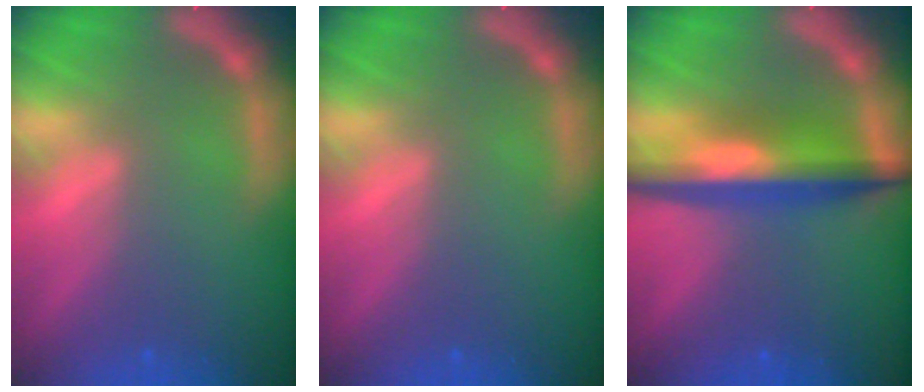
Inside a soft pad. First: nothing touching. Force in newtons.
{"total": 0.0}
{"total": 7.1}